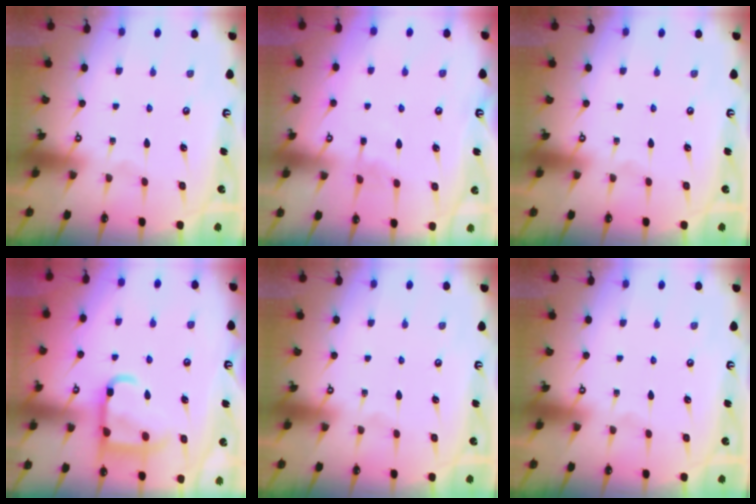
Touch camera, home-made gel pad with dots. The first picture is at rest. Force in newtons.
{"total": 3.4, "press": 3.3, "slide": 0.6}
{"total": 0.0}
{"total": 13.1, "press": 13.0, "slide": 1.6}
{"total": 0.0}
{"total": 0.0}